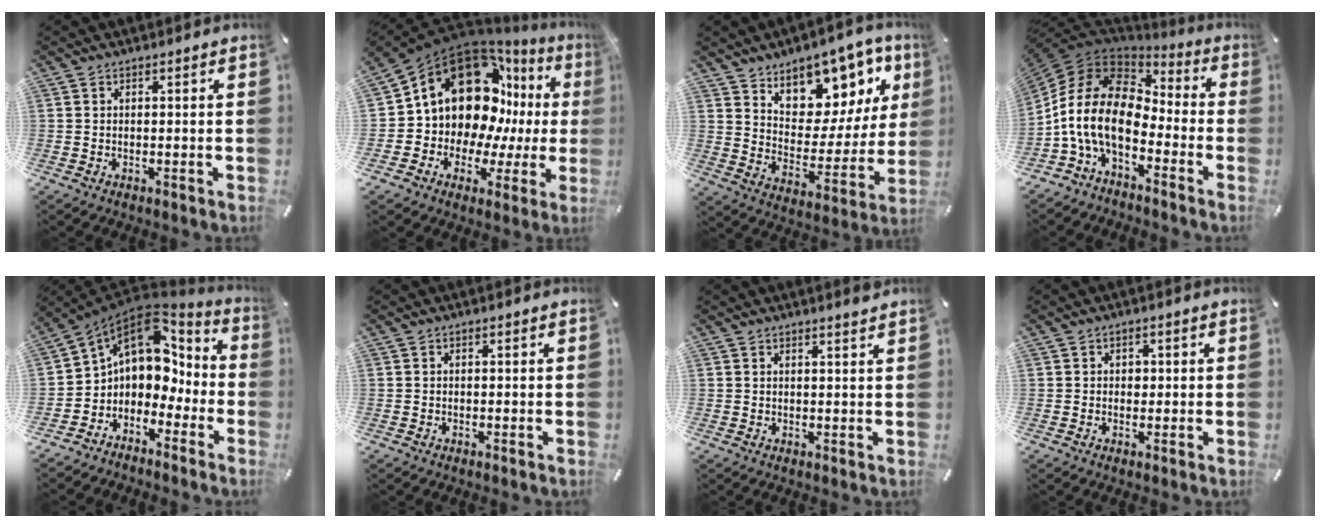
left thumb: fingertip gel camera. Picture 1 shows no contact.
{"total": 17.9, "force": [6.4, 13.6, 9.7], "torque": [-0.157, -0.073, 0.120]}
{"total": 13.0, "force": [9.2, 8.1, 4.2], "torque": [-0.047, -0.092, 0.159]}
{"total": 14.5, "force": [-4.8, 8.7, 10.6], "torque": [-0.240, 0.013, -0.096]}
{"total": 8.2, "force": [2.5, 7.0, 3.5], "torque": [-0.073, -0.027, 0.047]}
{"total": 0.0}
{"total": 1.3, "force": [1.3, -0.2, 0.3], "torque": [-0.007, -0.007, 0.023]}
{"total": 1.5, "force": [0.0, 1.3, 0.7], "torque": [0.000, -0.001, -0.005]}